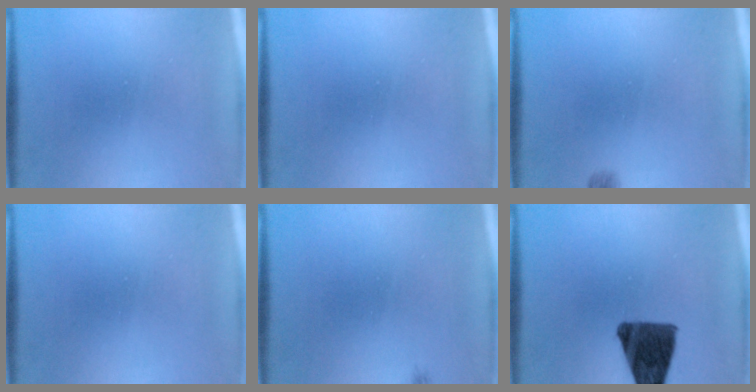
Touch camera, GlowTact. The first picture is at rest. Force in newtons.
{"total": 0.0}
{"total": 1.3}
{"total": 0.0}
{"total": 0.6}
{"total": 11.6}